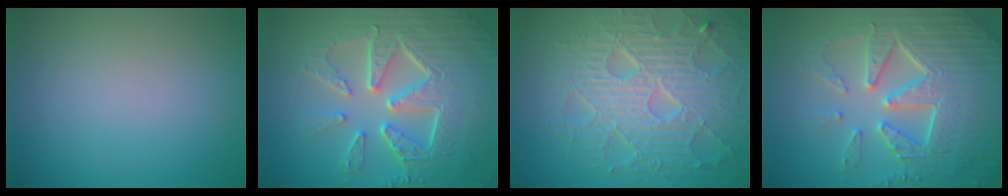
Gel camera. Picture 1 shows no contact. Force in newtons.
{"total": 10.0, "press": 6.7, "slide": 7.5}
{"total": 8.9, "press": 6.4, "slide": 6.2}
{"total": 7.6, "press": 7.5, "slide": 1.5}